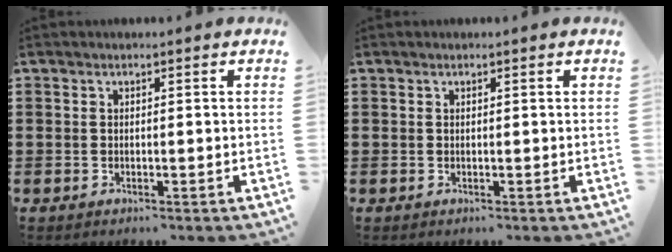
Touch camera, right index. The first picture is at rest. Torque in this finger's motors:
{"motor_torque": [-0.24, 0.04, 0.00, -0.01]}